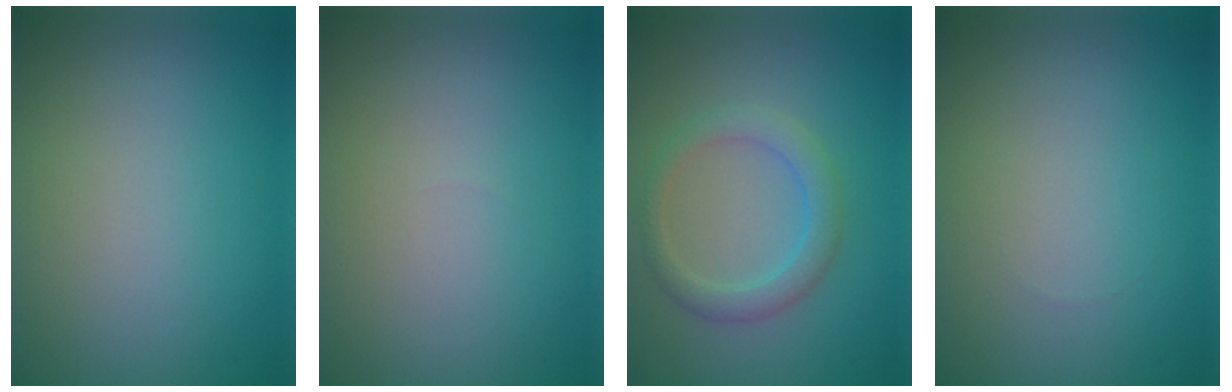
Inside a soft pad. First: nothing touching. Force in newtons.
{"total": 0.0}
{"total": 2.8, "press": 2.8, "slide": 0.2}
{"total": 0.0}